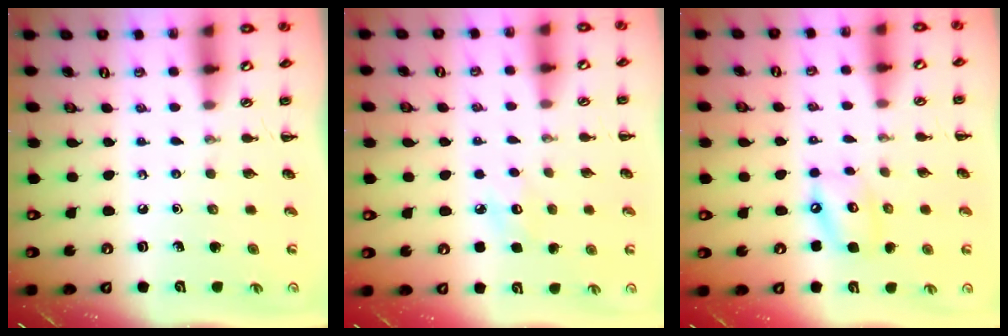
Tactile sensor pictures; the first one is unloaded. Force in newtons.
{"total": 7.0, "press": 6.8, "slide": 1.8}
{"total": 8.7, "press": 8.6, "slide": 1.3}